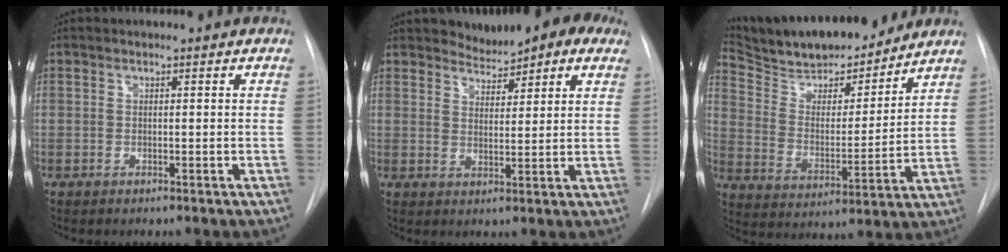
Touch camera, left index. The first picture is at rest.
{"total": 7.5, "force": [6.3, 3.0, 2.8], "torque": [-0.032, 0.004, 0.075]}
{"total": 18.1, "force": [16.1, 4.1, 7.2], "torque": [-0.125, -0.006, 0.268]}